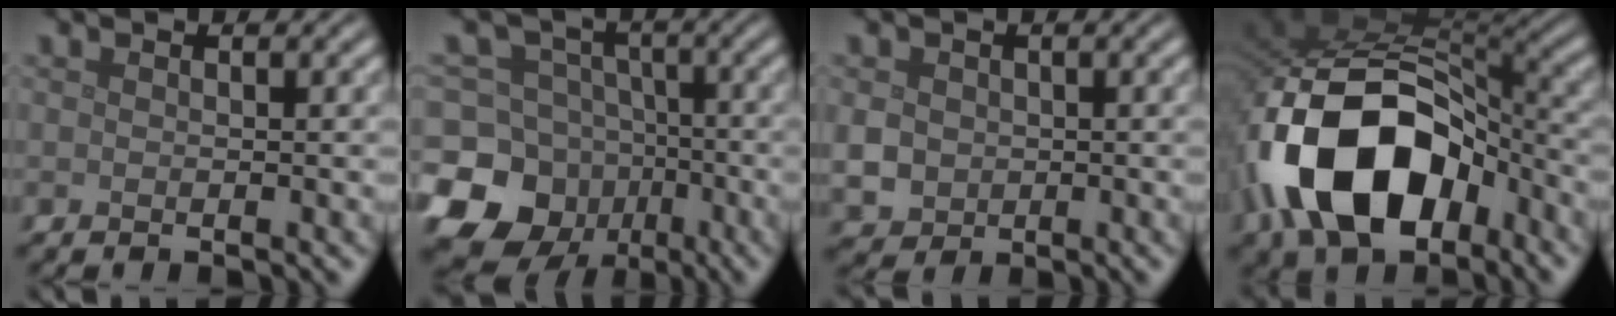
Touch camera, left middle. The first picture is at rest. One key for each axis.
{"total": 14.3, "fx": -5.5, "fy": 12.8, "fz": 3.5, "tx": -0.119, "ty": -0.028, "tz": -0.098}
{"total": 2.9, "fx": -0.1, "fy": 2.6, "fz": 1.2, "tx": -0.030, "ty": -0.005, "tz": 0.001}
{"total": 15.0, "fx": -5.8, "fy": 9.1, "fz": 10.4, "tx": -0.196, "ty": -0.005, "tz": -0.108}